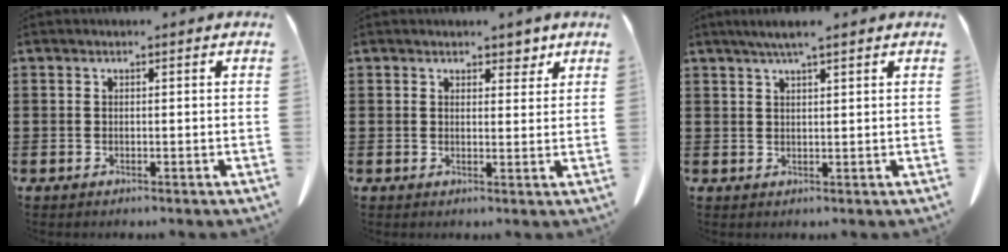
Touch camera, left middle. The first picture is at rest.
{"total": 3.2, "force": [2.7, 1.4, 1.1], "torque": [-0.012, -0.003, 0.047]}
{"total": 3.1, "force": [2.2, 0.1, 2.2], "torque": [-0.046, 0.001, 0.039]}